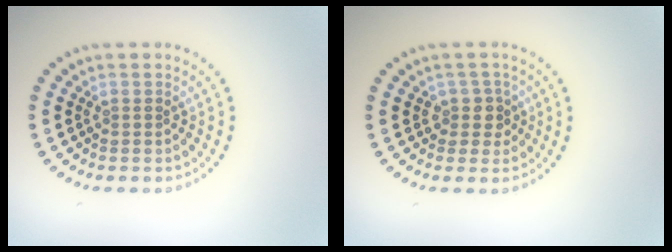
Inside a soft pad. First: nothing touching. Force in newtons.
{"total": 2.0, "press": 1.6, "slide": 1.3}